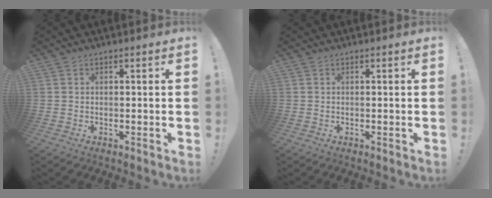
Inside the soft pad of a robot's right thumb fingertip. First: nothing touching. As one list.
[{"total": 0.0}]